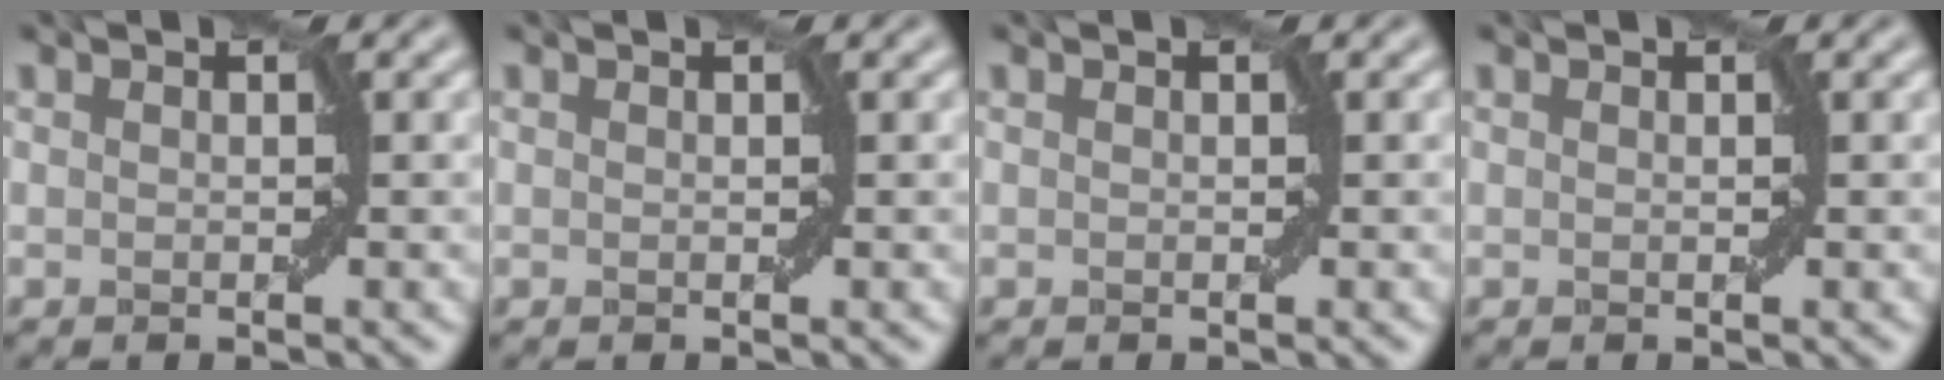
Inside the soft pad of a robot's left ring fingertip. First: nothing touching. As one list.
[{"total": 0.0}, {"total": 0.0}, {"total": 0.0}]